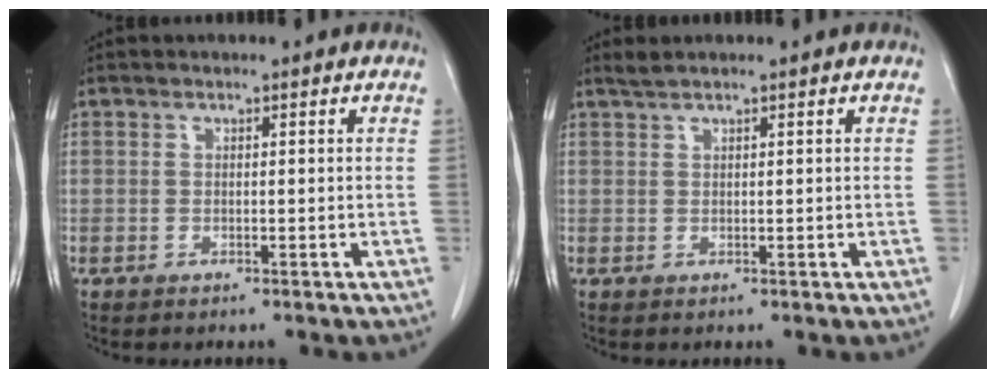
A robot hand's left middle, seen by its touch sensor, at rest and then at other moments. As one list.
[{"total": 1.2, "force": [1.0, -0.1, 0.5], "torque": [-0.014, 0.008, 0.026]}]